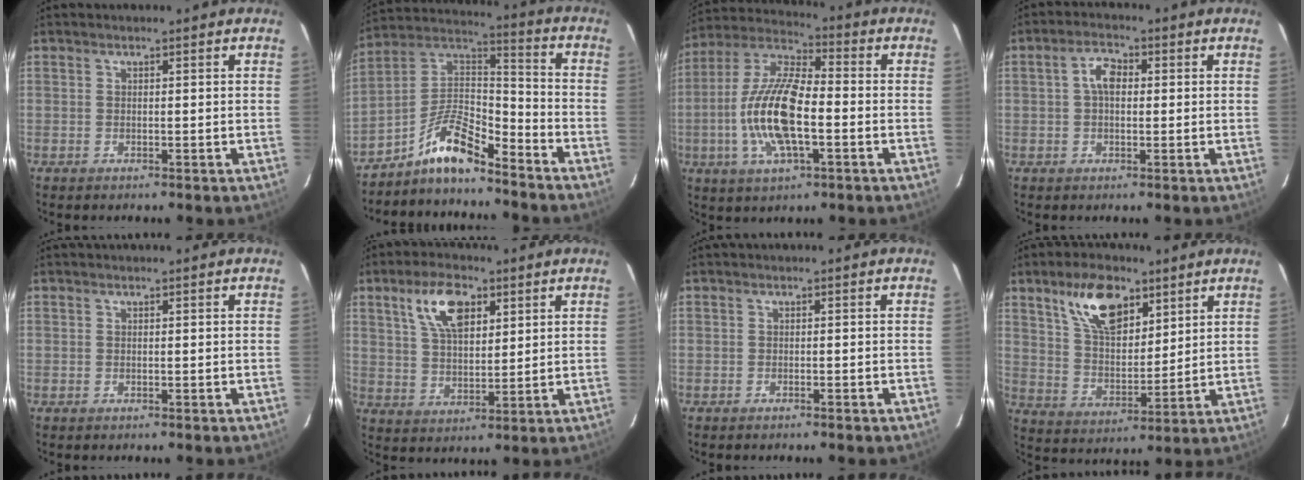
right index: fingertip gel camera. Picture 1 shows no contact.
{"total": 11.4, "force": [-8.7, 3.4, 6.6], "torque": [-0.153, 0.030, -0.172]}
{"total": 16.0, "force": [-3.4, 5.7, 14.6], "torque": [-0.299, 0.000, -0.070]}
{"total": 4.1, "force": [0.5, 2.5, 3.2], "torque": [-0.061, 0.016, 0.008]}
{"total": 0.0}
{"total": 9.8, "force": [4.8, 4.7, 7.2], "torque": [-0.135, 0.018, 0.089]}
{"total": 0.7, "force": [-0.7, 0.1, 0.2], "torque": [-0.007, 0.002, -0.012]}
{"total": 12.8, "force": [7.5, 6.3, 8.2], "torque": [-0.141, 0.012, 0.143]}